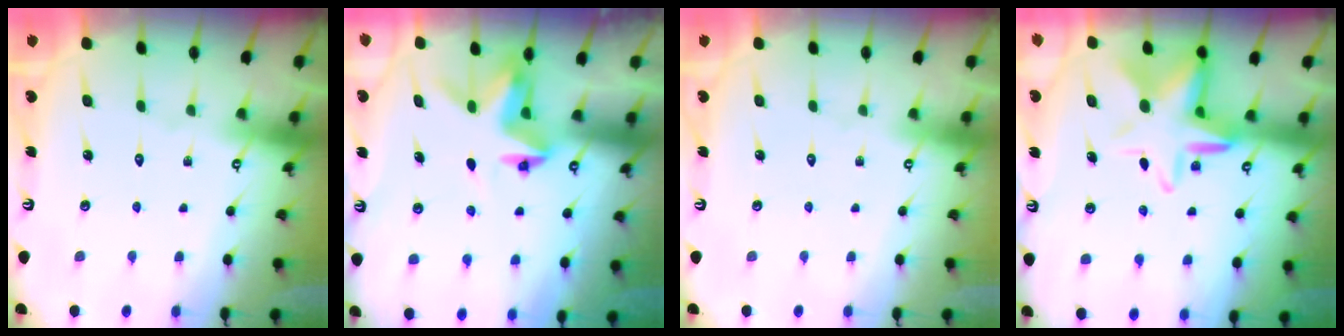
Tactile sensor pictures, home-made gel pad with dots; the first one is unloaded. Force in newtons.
{"total": 3.7, "press": 3.7, "slide": 0.4}
{"total": 0.0}
{"total": 9.9, "press": 9.6, "slide": 2.4}